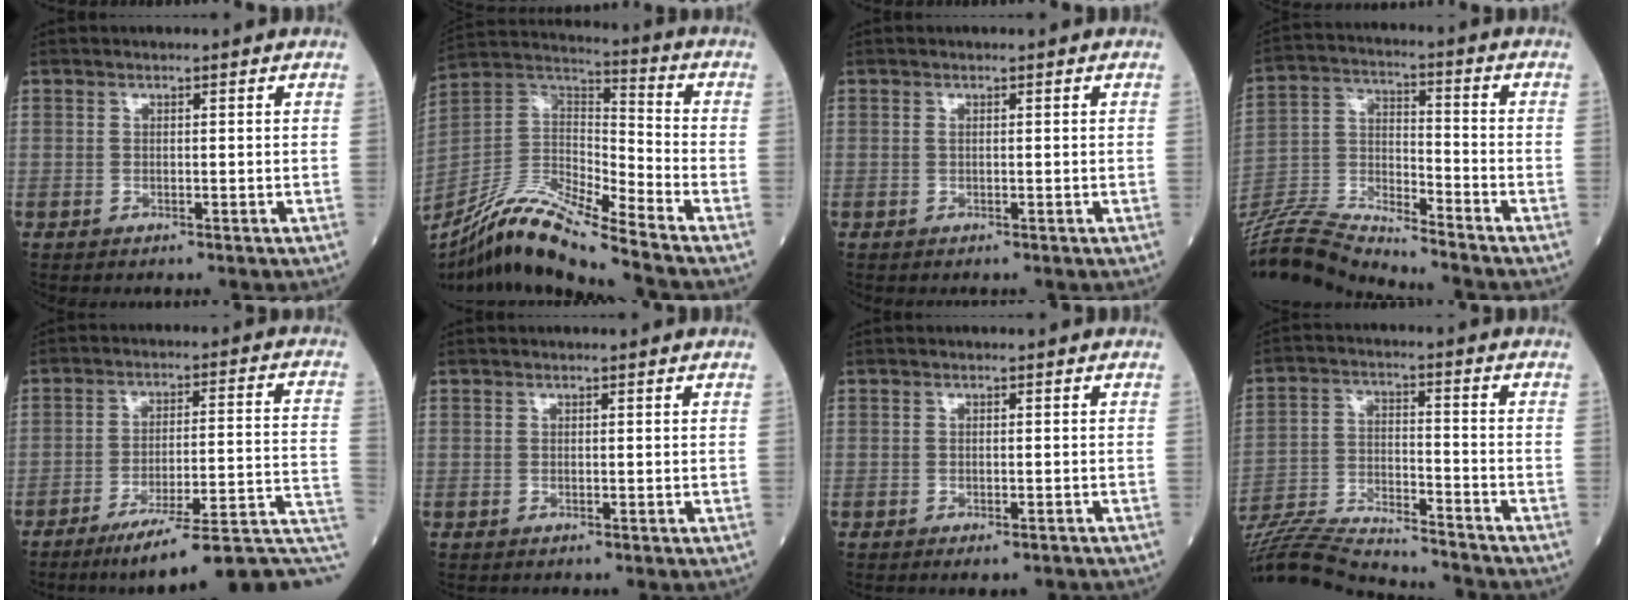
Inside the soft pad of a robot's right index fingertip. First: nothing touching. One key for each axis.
{"total": 15.4, "fx": -12.8, "fy": -0.1, "fz": 8.7, "tx": -0.171, "ty": 0.003, "tz": -0.240}
{"total": 0.0}
{"total": 13.0, "fx": -12.9, "fy": -0.6, "fz": 1.5, "tx": -0.039, "ty": 0.028, "tz": -0.251}
{"total": 18.2, "fx": -13.2, "fy": 1.5, "fz": 12.4, "tx": -0.113, "ty": 0.031, "tz": -0.193}
{"total": 0.0}
{"total": 2.7, "fx": -2.2, "fy": 0.7, "fz": 1.3, "tx": -0.008, "ty": -0.003, "tz": -0.030}
{"total": 21.4, "fx": -20.2, "fy": 1.4, "fz": 6.9, "tx": -0.166, "ty": -0.019, "tz": -0.327}